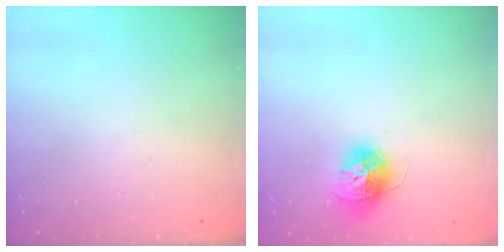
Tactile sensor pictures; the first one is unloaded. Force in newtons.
{"total": 12.2, "press": 12.1, "slide": 1.1}